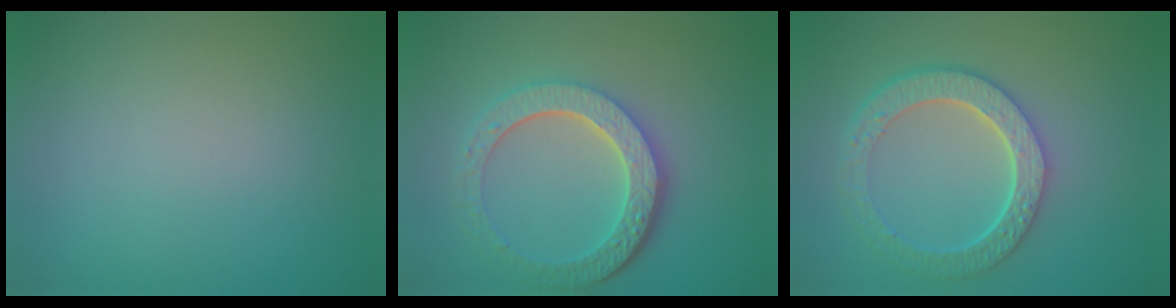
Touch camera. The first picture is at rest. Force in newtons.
{"total": 6.2, "press": 4.6, "slide": 4.1}
{"total": 6.0, "press": 4.5, "slide": 4.0}